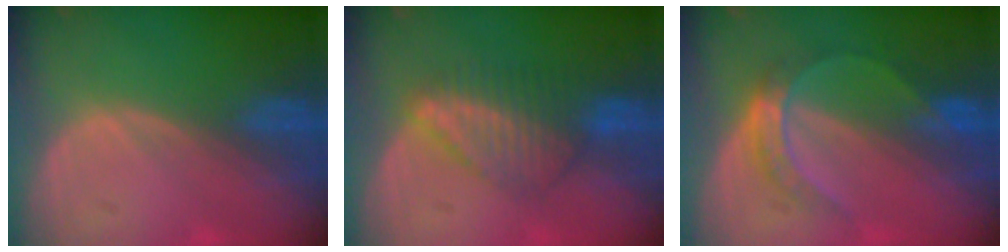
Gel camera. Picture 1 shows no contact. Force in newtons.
{"total": 6.4, "press": 6.4, "slide": 0.1}
{"total": 5.0, "press": 4.8, "slide": 1.3}